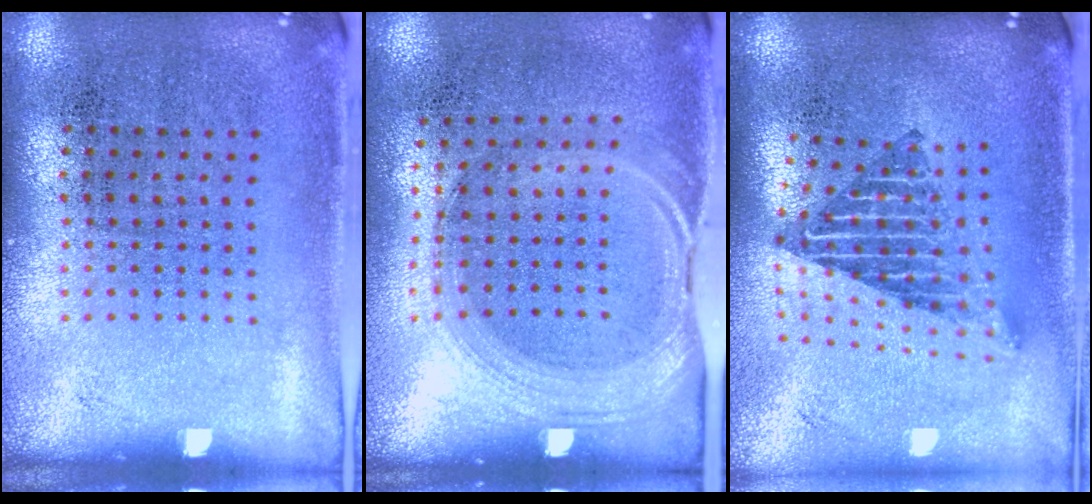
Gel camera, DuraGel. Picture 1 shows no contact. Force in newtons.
{"total": 1.5, "press": 1.3, "slide": 0.8}
{"total": 2.2, "press": 1.6, "slide": 1.6}